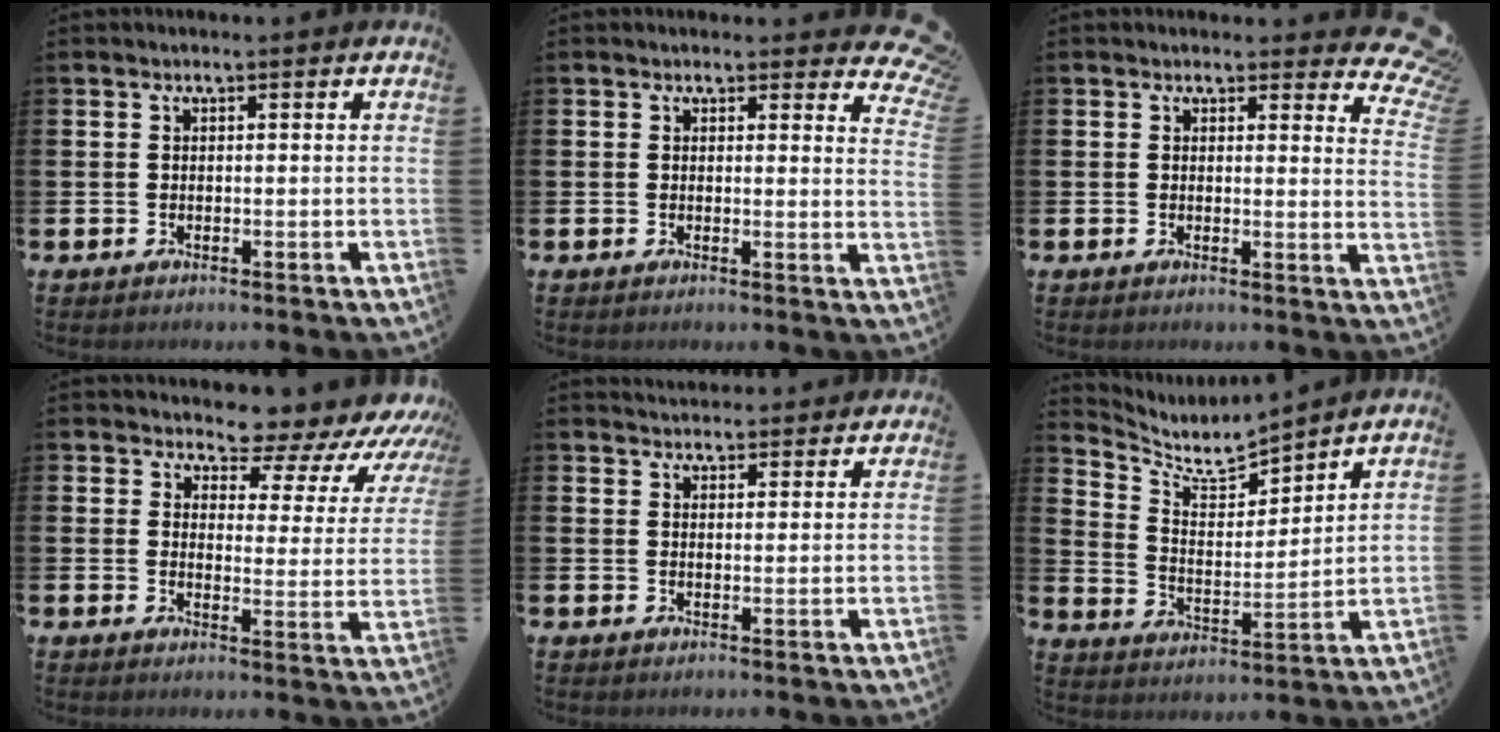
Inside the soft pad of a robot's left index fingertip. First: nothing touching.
{"total": 2.4, "force": [2.1, 1.1, 0.4], "torque": [0.009, -0.016, 0.032]}
{"total": 3.0, "force": [2.6, 1.2, 0.8], "torque": [0.000, -0.019, 0.041]}
{"total": 5.3, "force": [4.7, 2.2, 0.9], "torque": [-0.022, -0.055, 0.069]}
{"total": 3.3, "force": [3.3, 0.6, -0.2], "torque": [-0.001, -0.016, 0.060]}
{"total": 5.7, "force": [5.5, 0.9, 1.2], "torque": [-0.057, -0.045, 0.093]}